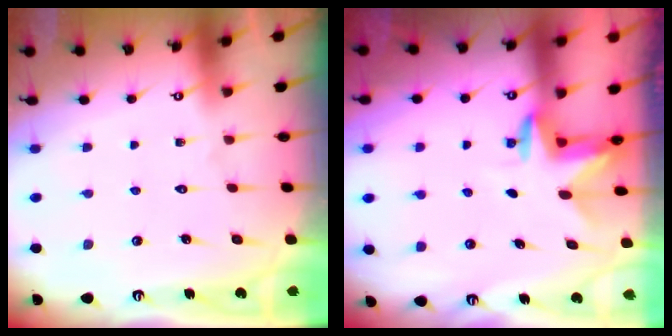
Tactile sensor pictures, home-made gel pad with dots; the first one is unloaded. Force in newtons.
{"total": 2.6, "press": 2.6, "slide": 0.2}